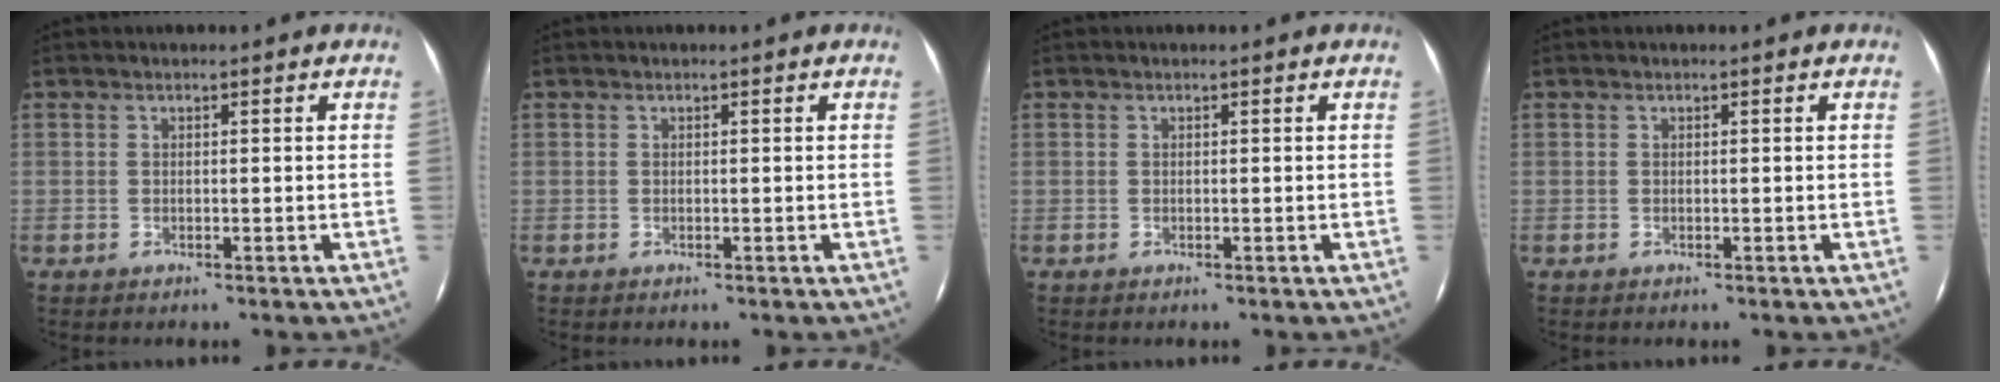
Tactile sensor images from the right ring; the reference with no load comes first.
{"total": 0.0}
{"total": 0.0}
{"total": 0.0}